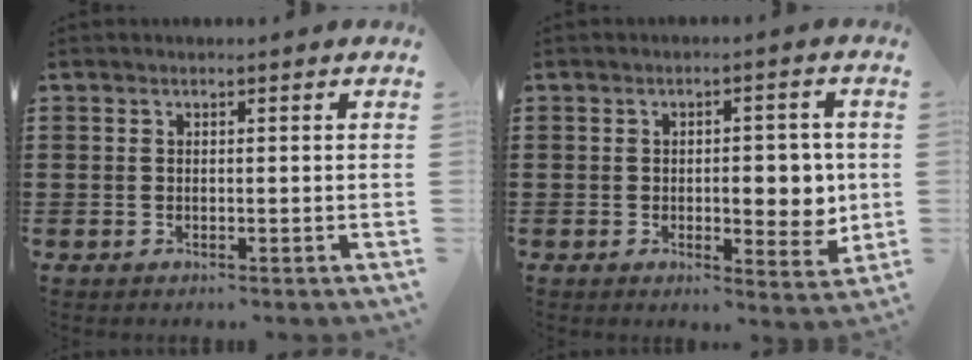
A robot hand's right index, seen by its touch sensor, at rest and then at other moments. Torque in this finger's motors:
{"motor_torque": [0.52, -0.02, 0.46, 0.07]}